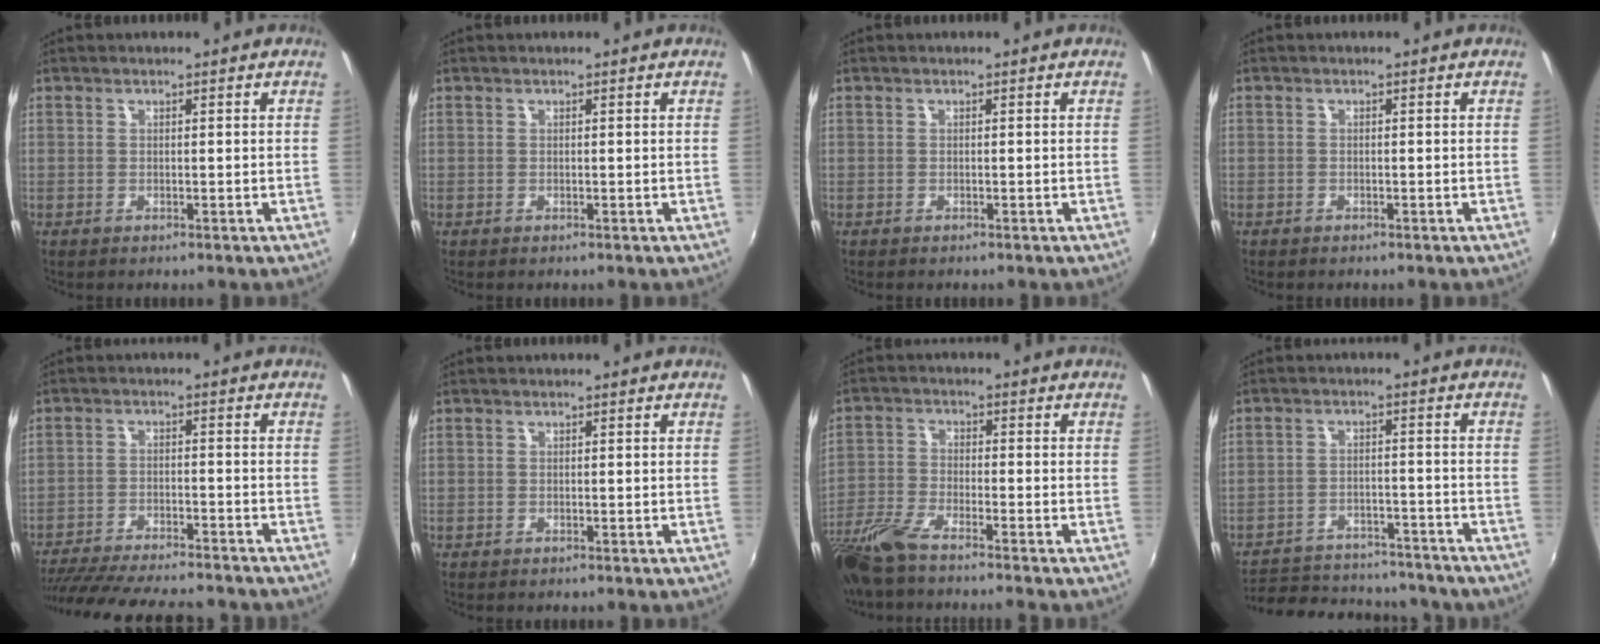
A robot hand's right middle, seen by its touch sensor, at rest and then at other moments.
{"total": 0.0}
{"total": 0.0}
{"total": 0.8, "force": [-0.6, 0.5, 0.0], "torque": [-0.004, 0.002, -0.011]}
{"total": 20.2, "force": [-17.6, 3.9, 9.1], "torque": [-0.177, -0.025, -0.262]}
{"total": 0.0}
{"total": 9.3, "force": [-7.7, 0.9, 5.1], "torque": [-0.126, -0.022, -0.155]}
{"total": 21.4, "force": [-18.3, 7.5, 8.4], "torque": [-0.173, 0.001, -0.237]}